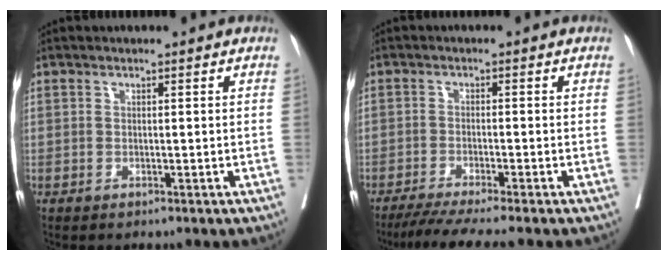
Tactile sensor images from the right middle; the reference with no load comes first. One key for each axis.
{"total": 7.3, "fx": -6.1, "fy": -1.2, "fz": 3.8, "tx": -0.048, "ty": -0.021, "tz": -0.100}